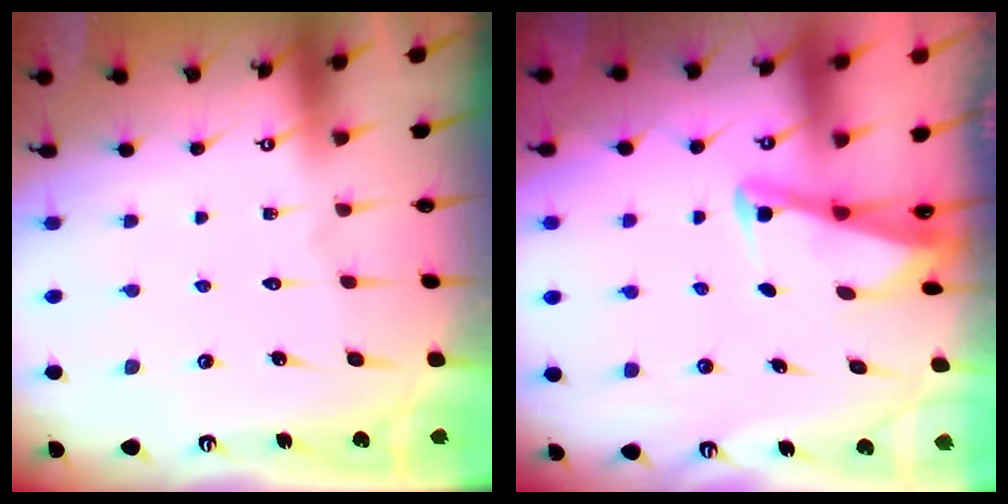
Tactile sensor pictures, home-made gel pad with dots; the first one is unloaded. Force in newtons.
{"total": 2.8, "press": 2.8, "slide": 0.3}